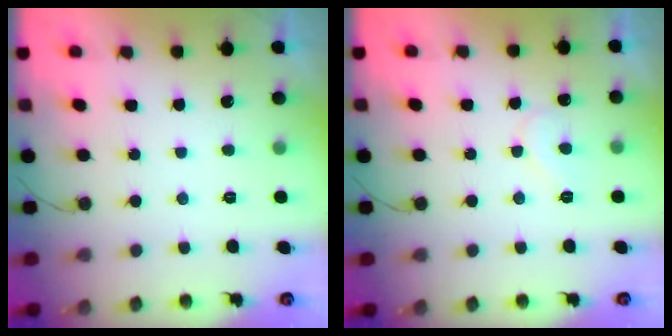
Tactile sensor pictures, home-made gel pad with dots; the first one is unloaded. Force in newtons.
{"total": 6.1, "press": 6.1, "slide": 0.6}